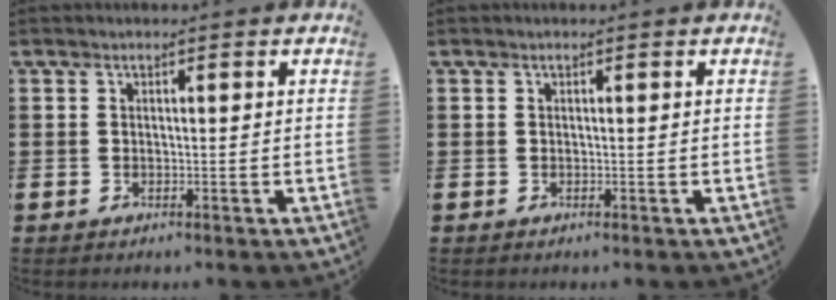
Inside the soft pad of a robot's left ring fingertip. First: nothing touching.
{"total": 0.0}